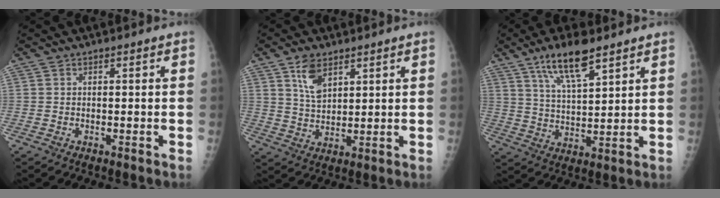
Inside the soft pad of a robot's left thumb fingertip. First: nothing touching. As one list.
[{"total": 6.4, "force": [3.6, 3.5, 3.9], "torque": [-0.053, -0.022, 0.074]}, {"total": 10.3, "force": [6.8, 3.0, 7.2], "torque": [-0.114, -0.030, 0.128]}]